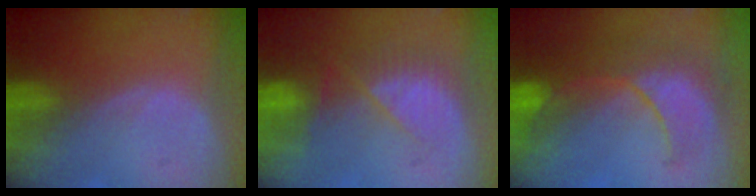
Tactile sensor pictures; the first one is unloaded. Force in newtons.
{"total": 7.2, "press": 6.6, "slide": 2.9}
{"total": 8.7, "press": 8.6, "slide": 1.5}